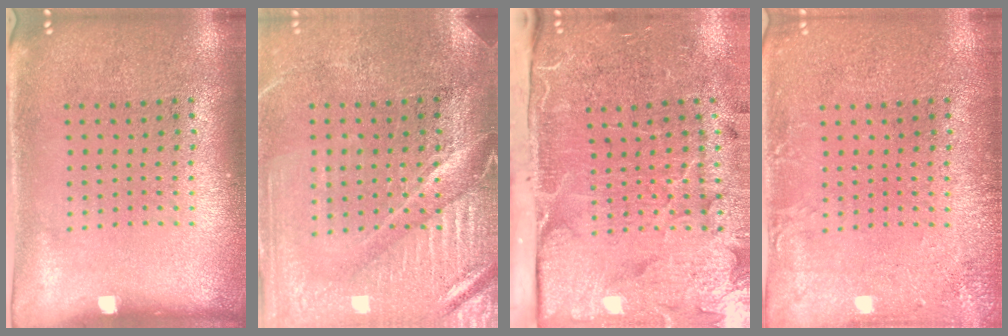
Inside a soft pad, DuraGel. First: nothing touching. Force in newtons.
{"total": 4.0, "press": 3.7, "slide": 1.6}
{"total": 5.1, "press": 3.8, "slide": 3.3}
{"total": 1.9, "press": 1.9, "slide": 0.2}